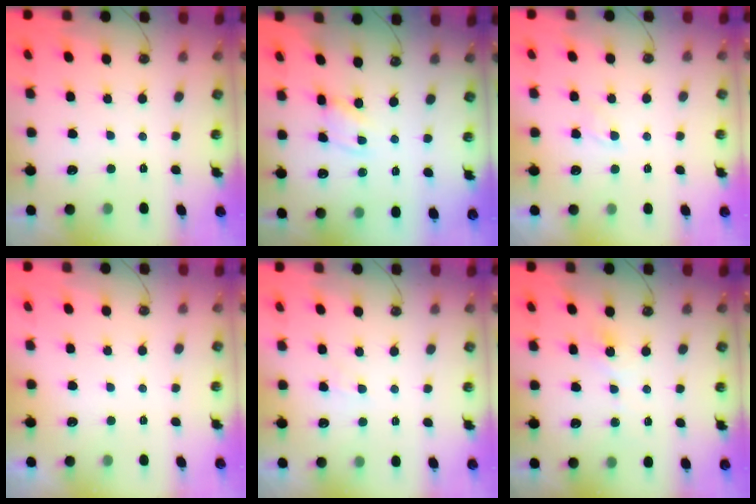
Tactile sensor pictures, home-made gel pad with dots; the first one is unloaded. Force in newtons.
{"total": 1.1, "press": 1.1, "slide": 0.2}
{"total": 2.7, "press": 2.7, "slide": 0.4}
{"total": 0.0}
{"total": 2.9, "press": 2.9, "slide": 0.5}
{"total": 4.4, "press": 4.4, "slide": 0.5}